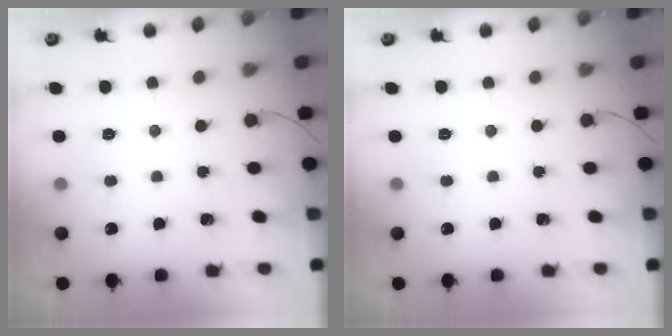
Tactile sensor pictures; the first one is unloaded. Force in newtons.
{"total": 0.0}